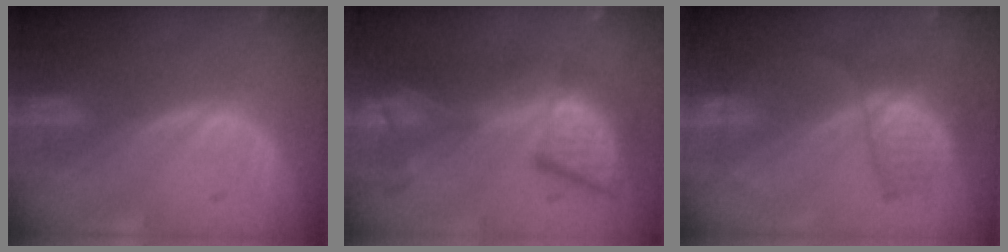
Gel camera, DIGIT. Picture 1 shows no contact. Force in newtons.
{"total": 10.5, "press": 9.9, "slide": 3.4}
{"total": 7.2, "press": 6.0, "slide": 3.9}